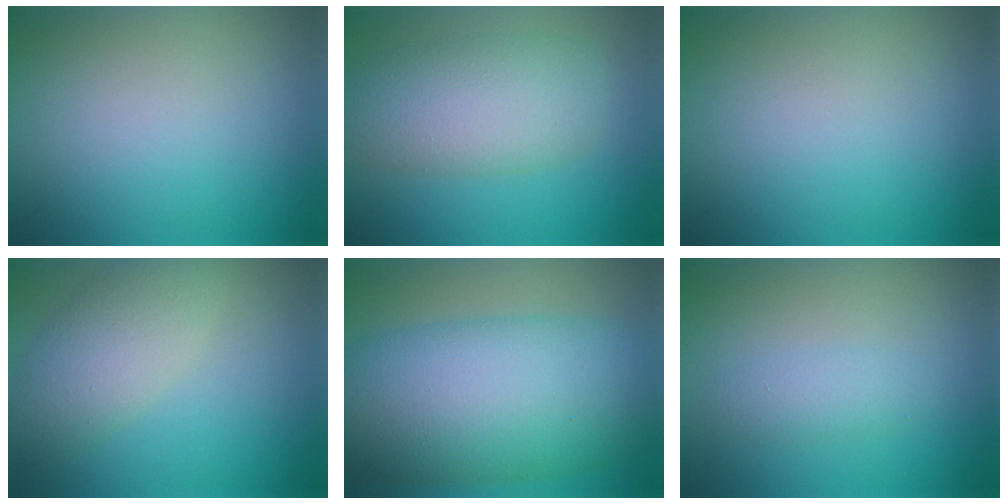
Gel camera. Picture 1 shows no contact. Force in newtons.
{"total": 6.5, "press": 6.5, "slide": 0.3}
{"total": 0.0}
{"total": 4.5, "press": 4.5, "slide": 0.4}
{"total": 13.4, "press": 13.4, "slide": 0.0}
{"total": 1.6, "press": 1.6, "slide": 0.1}